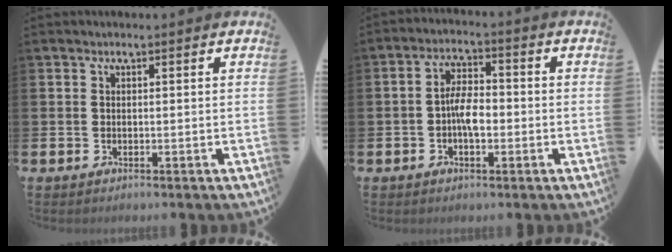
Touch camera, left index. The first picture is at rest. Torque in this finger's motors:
{"motor_torque": [0.26, 0.00, 0.20, 0.13]}